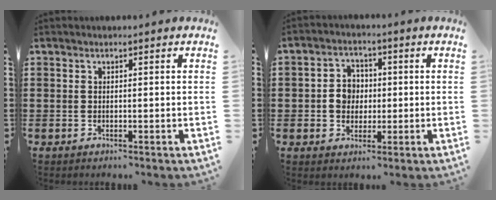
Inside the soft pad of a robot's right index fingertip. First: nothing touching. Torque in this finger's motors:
{"motor_torque": [0.76, -0.05, 0.10, 0.06]}